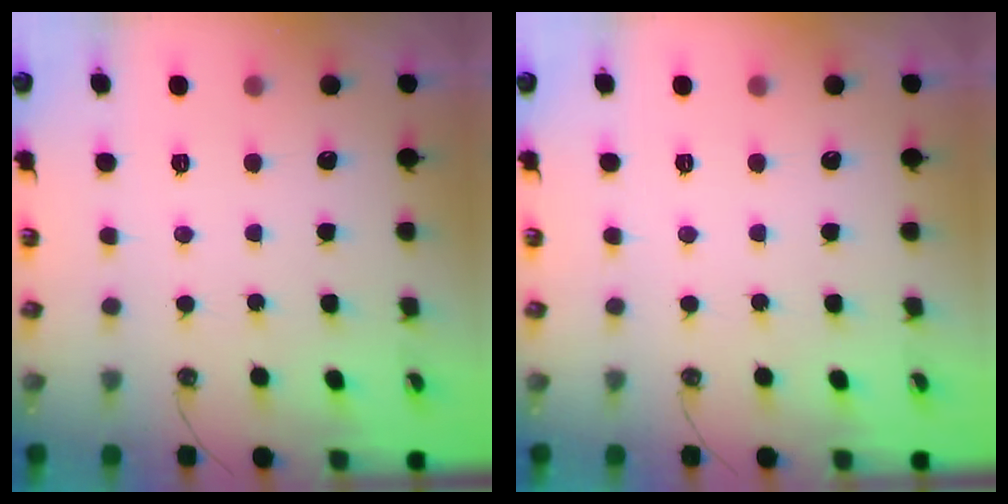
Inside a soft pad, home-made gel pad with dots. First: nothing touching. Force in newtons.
{"total": 0.0}